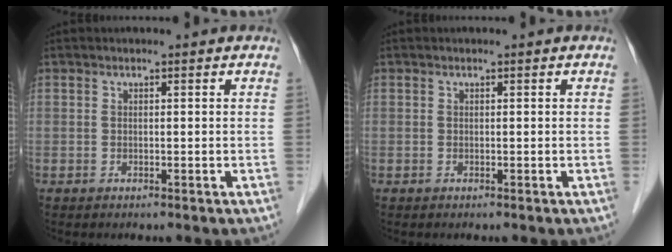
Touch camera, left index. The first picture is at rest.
{"total": 0.0}